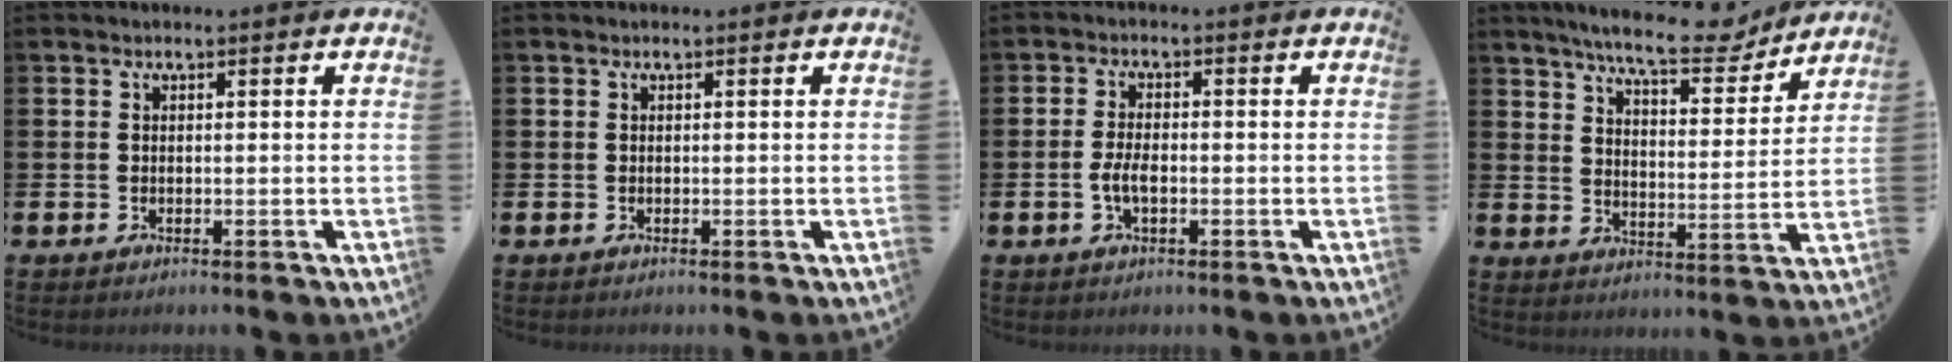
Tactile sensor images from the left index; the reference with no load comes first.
{"total": 0.0}
{"total": 2.9, "force": [-0.7, 1.3, 2.5], "torque": [-0.046, 0.003, -0.013]}
{"total": 9.1, "force": [8.4, 1.5, 3.4], "torque": [-0.073, -0.047, 0.145]}